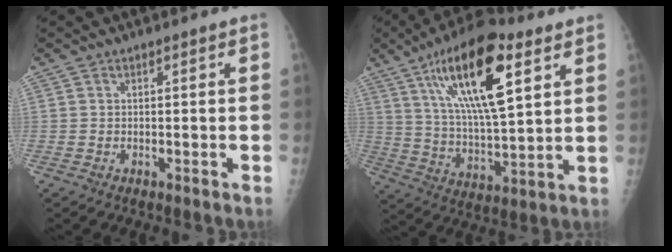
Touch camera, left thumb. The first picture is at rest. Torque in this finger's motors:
{"motor_torque": [2.39, 2.23, 2.03, -0.74, 0.73]}